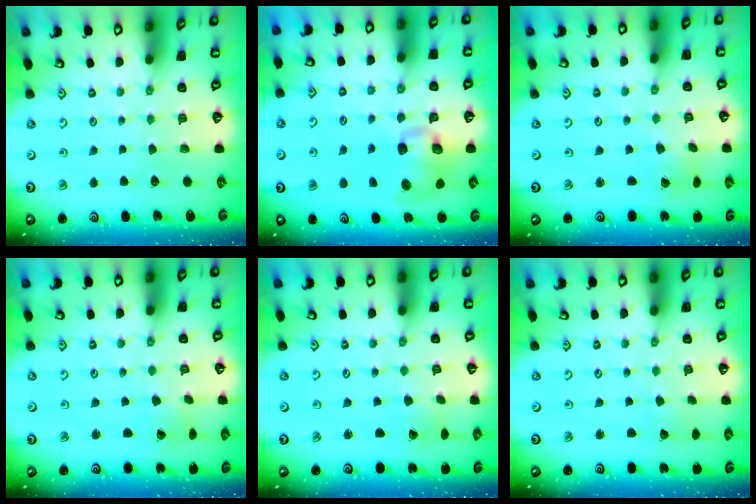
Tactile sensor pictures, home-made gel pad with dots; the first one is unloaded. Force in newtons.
{"total": 9.9, "press": 9.8, "slide": 1.3}
{"total": 1.0, "press": 1.0, "slide": 0.1}
{"total": 1.2, "press": 1.2, "slide": 0.1}
{"total": 1.3, "press": 1.2, "slide": 0.4}
{"total": 1.1, "press": 1.1, "slide": 0.1}